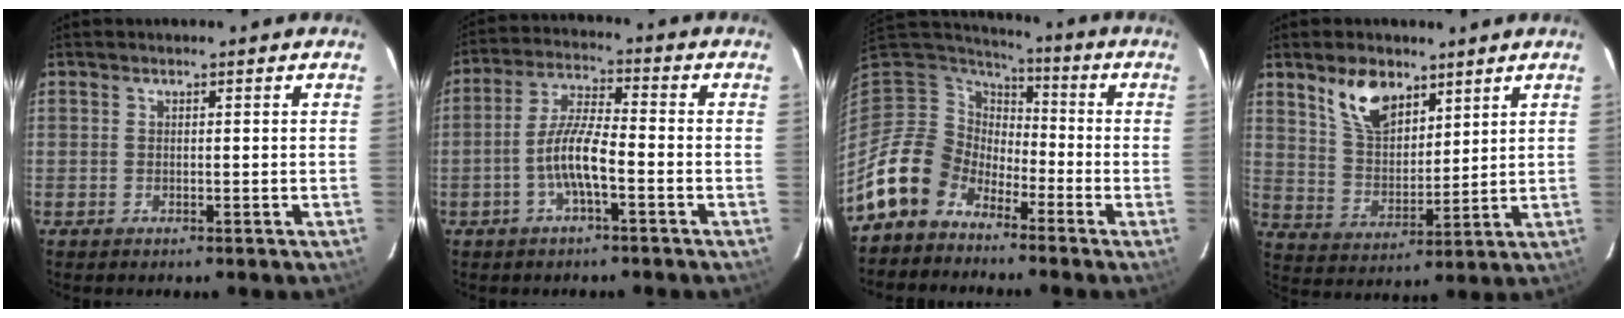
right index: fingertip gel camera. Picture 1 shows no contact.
{"total": 7.5, "force": [-2.9, 1.4, 6.7], "torque": [-0.141, 0.006, -0.055]}
{"total": 11.3, "force": [-8.1, 7.6, 2.0], "torque": [-0.061, 0.026, -0.158]}
{"total": 10.1, "force": [6.4, 5.3, 5.7], "torque": [-0.103, 0.013, 0.128]}